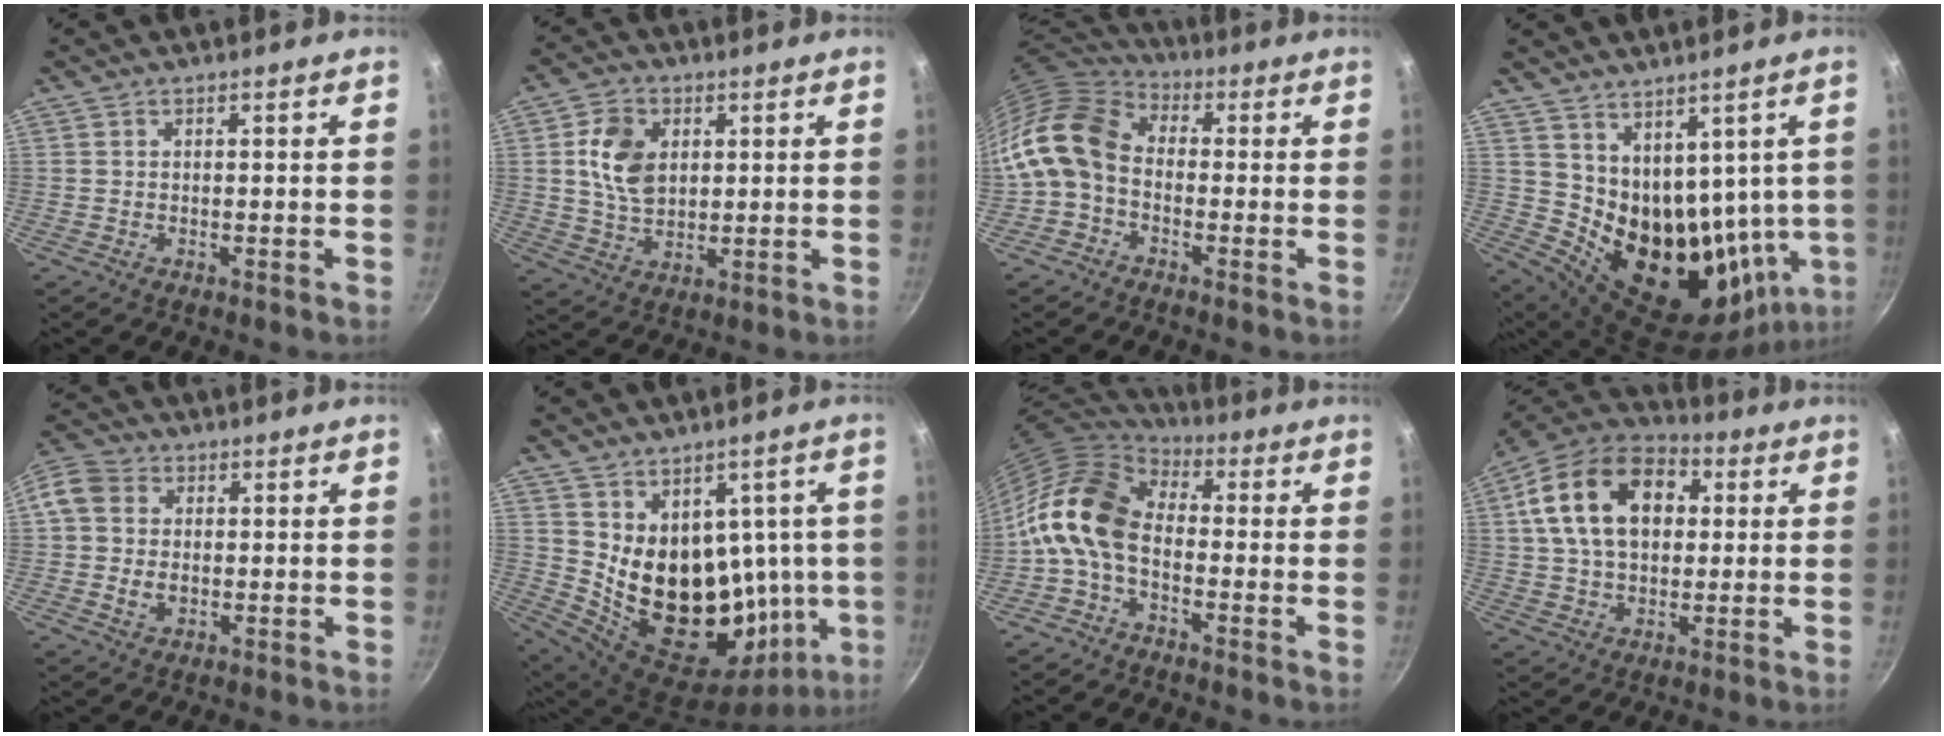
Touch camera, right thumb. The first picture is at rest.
{"total": 9.4, "force": [2.0, 6.6, 6.4], "torque": [-0.101, -0.004, 0.038]}
{"total": 13.2, "force": [-2.0, 9.8, 8.6], "torque": [-0.160, 0.039, -0.064]}
{"total": 17.0, "force": [6.3, 11.2, 11.2], "torque": [-0.146, -0.039, 0.140]}
{"total": 10.4, "force": [0.1, 8.5, 5.9], "torque": [-0.114, 0.015, -0.010]}
{"total": 21.1, "force": [2.9, 14.4, 15.1], "torque": [-0.186, -0.051, 0.076]}
{"total": 13.0, "force": [-1.8, 8.2, 9.8], "torque": [-0.176, 0.036, -0.056]}
{"total": 19.2, "force": [4.4, 13.0, 13.4], "torque": [-0.213, 0.021, 0.060]}